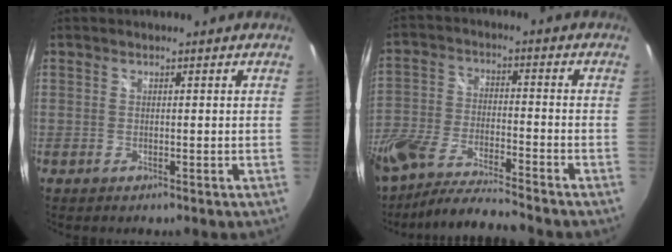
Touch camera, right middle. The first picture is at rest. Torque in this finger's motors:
{"motor_torque": [1.07, -1.07, 0.46, 0.21]}